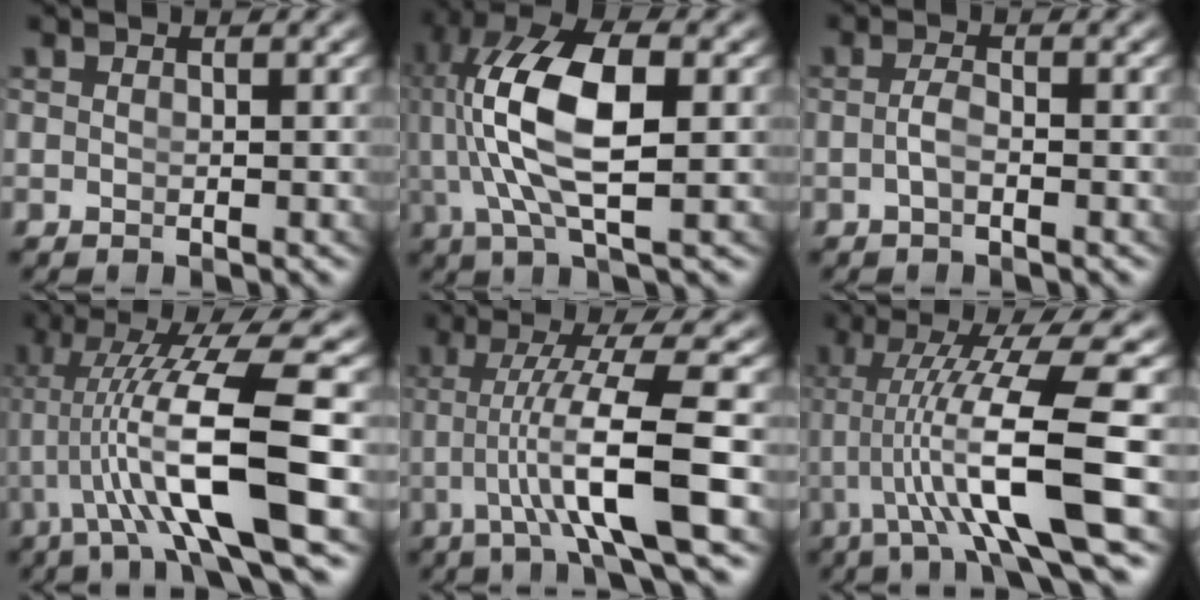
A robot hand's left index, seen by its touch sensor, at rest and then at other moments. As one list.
[{"total": 8.9, "force": [1.4, 3.4, 8.1], "torque": [-0.166, -0.010, 0.030]}, {"total": 1.4, "force": [-1.0, -0.3, 0.8], "torque": [-0.024, -0.010, -0.012]}, {"total": 9.1, "force": [0.1, 1.9, 8.9], "torque": [-0.156, -0.002, 0.008]}, {"total": 7.3, "force": [-1.1, 0.5, 7.2], "torque": [-0.125, -0.008, -0.013]}, {"total": 8.5, "force": [-0.2, 1.2, 8.4], "torque": [-0.145, -0.001, 0.001]}]